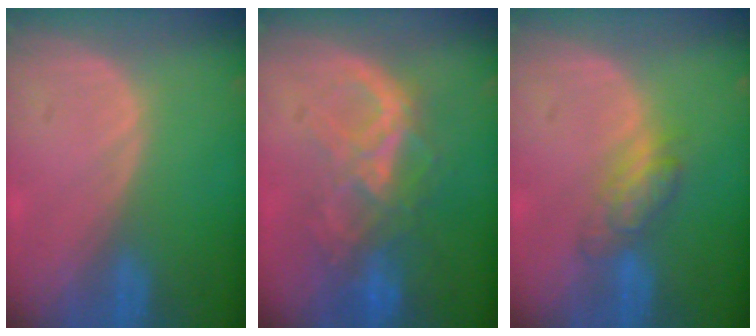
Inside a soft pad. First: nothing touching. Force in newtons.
{"total": 8.9, "press": 7.7, "slide": 4.5}
{"total": 5.0, "press": 4.6, "slide": 2.0}